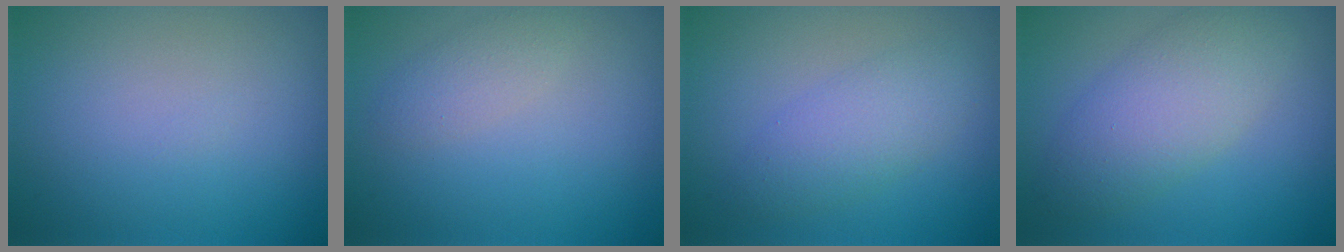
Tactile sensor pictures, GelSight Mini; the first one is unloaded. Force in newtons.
{"total": 1.6, "press": 1.6, "slide": 0.1}
{"total": 2.3, "press": 2.3, "slide": 0.2}
{"total": 5.3, "press": 5.3, "slide": 0.4}